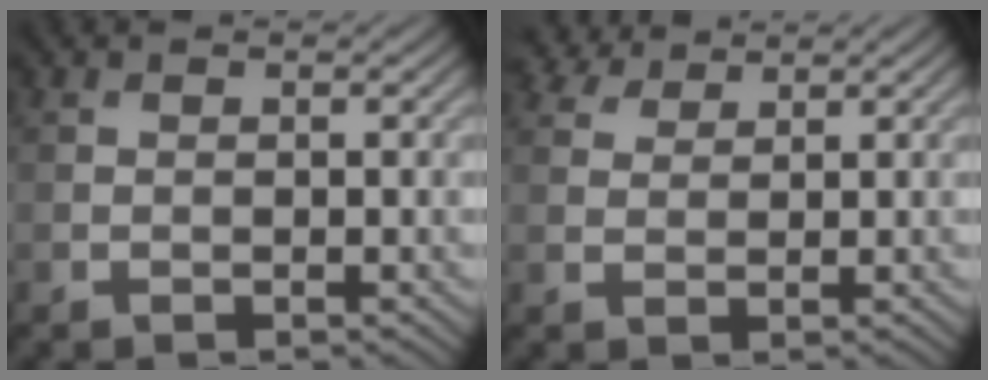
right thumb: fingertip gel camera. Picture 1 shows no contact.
{"total": 3.1, "force": [2.6, 1.3, 1.0], "torque": [-0.032, 0.012, 0.053]}